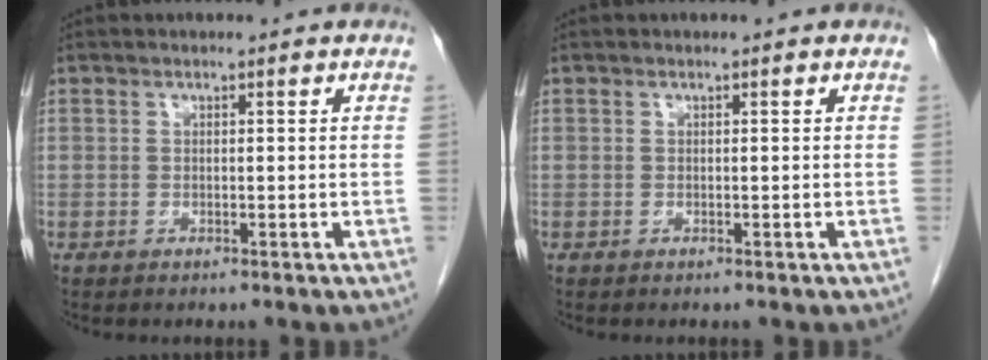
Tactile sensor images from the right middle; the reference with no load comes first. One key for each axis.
{"total": 0.0}